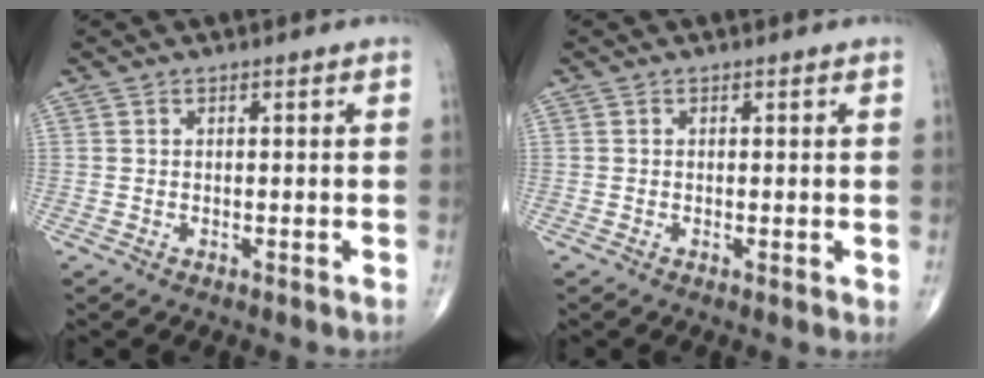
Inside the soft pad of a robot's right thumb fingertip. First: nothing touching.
{"total": 0.9, "force": [0.0, 0.3, 0.9], "torque": [-0.017, -0.004, -0.004]}